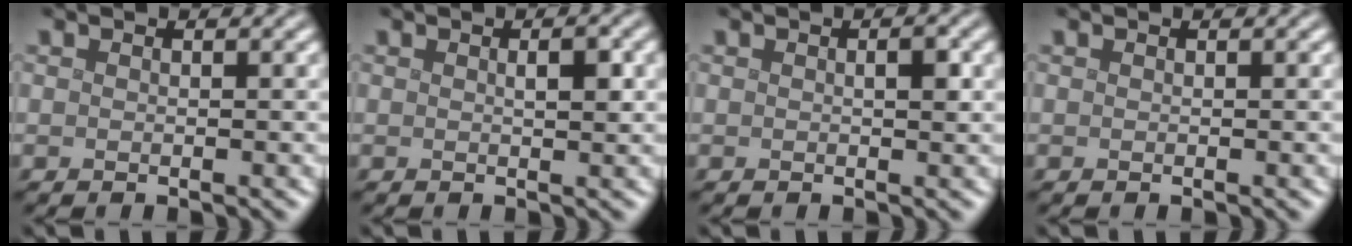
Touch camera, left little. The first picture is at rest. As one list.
[{"total": 1.9, "force": [0.4, 0.4, 1.8], "torque": [-0.025, 0.003, 0.007]}, {"total": 1.5, "force": [0.3, 0.3, 1.5], "torque": [-0.021, 0.002, 0.005]}, {"total": 0.0}]